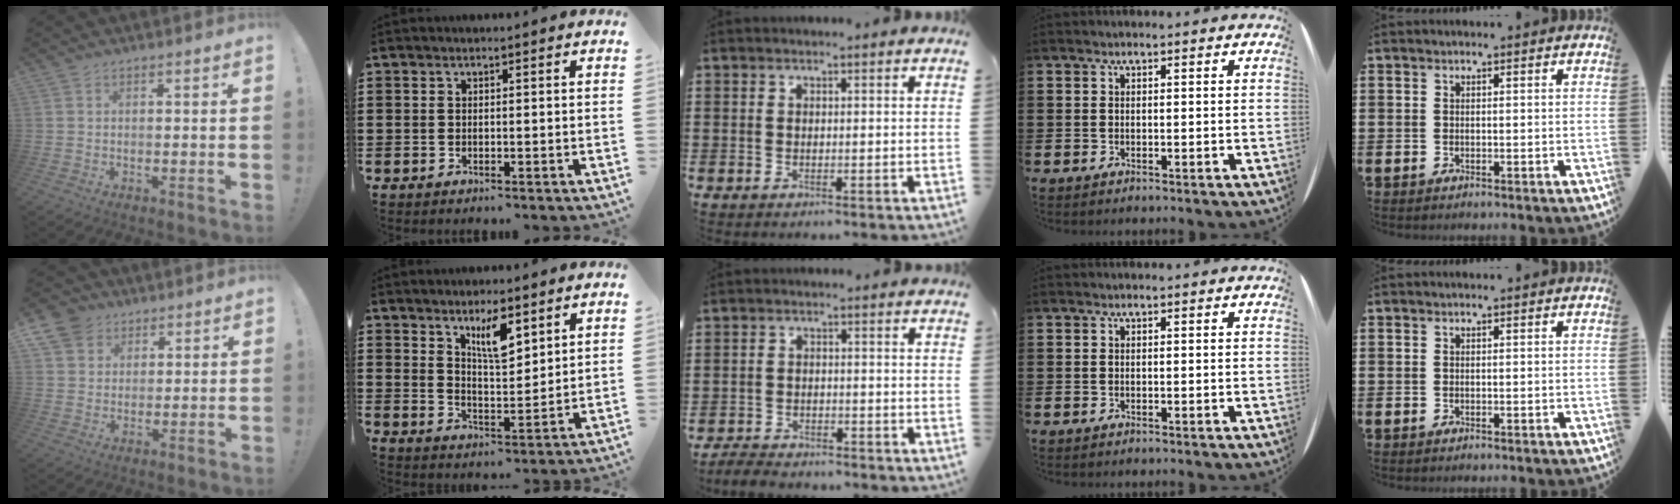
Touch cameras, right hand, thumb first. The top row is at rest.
{"thumb": {"total": 7.8, "force": [4.5, 6.2, 1.7], "torque": [-0.026, -0.028, 0.089]}, "index": {"total": 6.4, "force": [4.0, 2.0, 4.6], "torque": [-0.076, -0.008, 0.064]}, "middle": {"total": 3.3, "force": [-3.3, 0.6, 0.3], "torque": [-0.009, 0.002, -0.068]}}